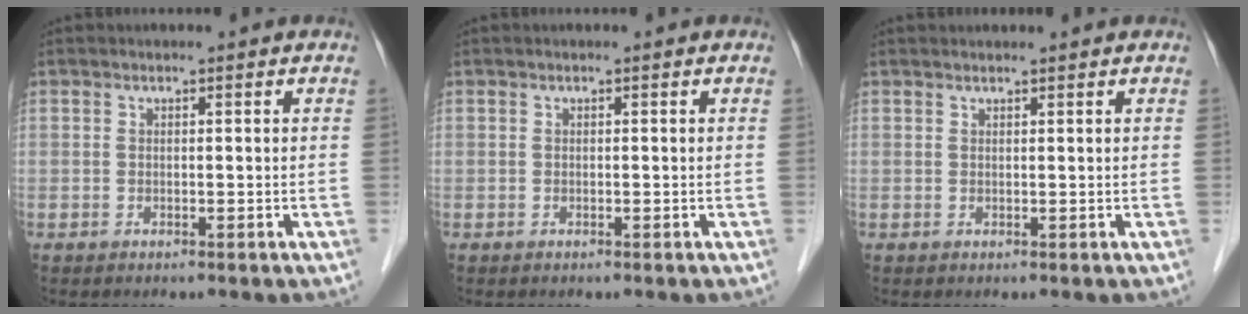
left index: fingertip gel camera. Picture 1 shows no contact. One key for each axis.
{"total": 0.0}
{"total": 1.5, "fx": 1.4, "fy": 0.0, "fz": 0.4, "tx": -0.006, "ty": 0.015, "tz": 0.023}